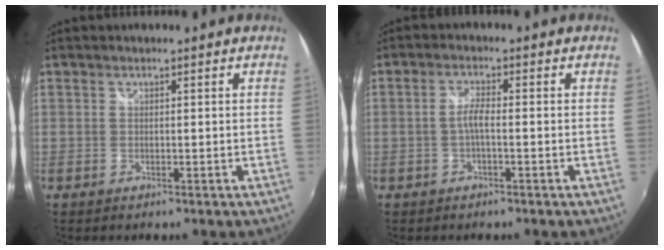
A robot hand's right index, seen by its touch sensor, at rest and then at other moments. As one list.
[{"total": 2.5, "force": [-0.8, 0.4, 2.3], "torque": [-0.049, 0.005, -0.016]}]